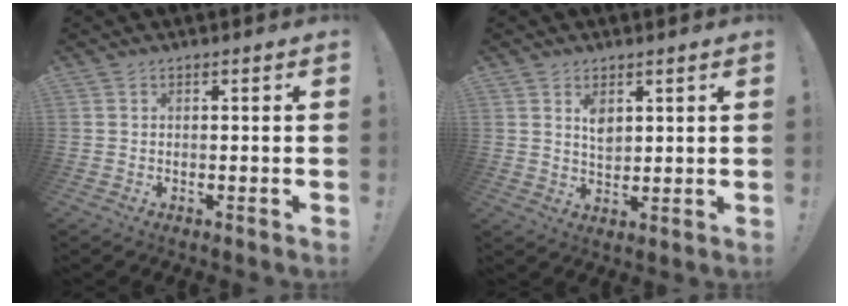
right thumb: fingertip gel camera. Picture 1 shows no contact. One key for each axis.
{"total": 5.1, "fx": 2.6, "fy": 3.3, "fz": 2.9, "tx": -0.036, "ty": -0.017, "tz": 0.045}